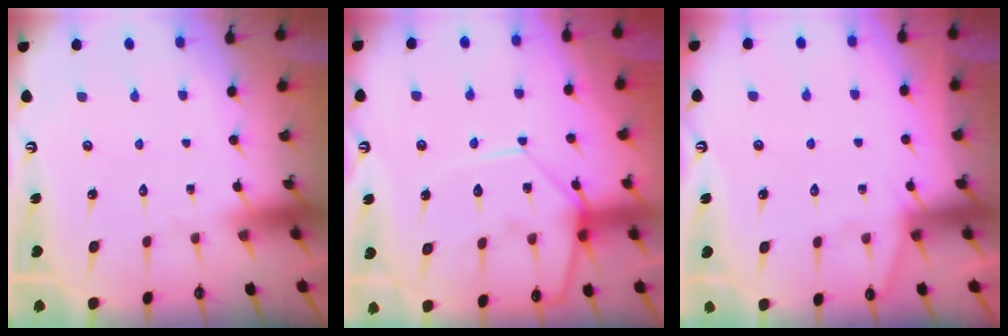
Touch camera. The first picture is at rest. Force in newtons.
{"total": 11.5, "press": 11.4, "slide": 1.0}
{"total": 4.3, "press": 4.3, "slide": 0.6}